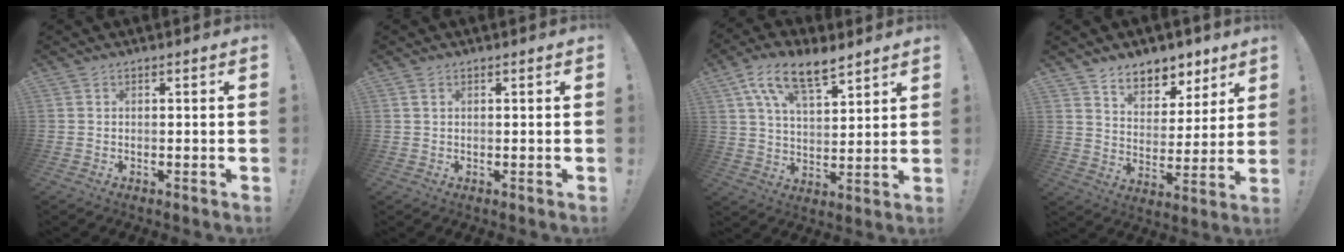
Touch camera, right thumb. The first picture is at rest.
{"total": 1.1, "force": [0.6, 0.5, 0.8], "torque": [-0.008, -0.002, 0.009]}
{"total": 13.9, "force": [8.8, 6.1, 8.9], "torque": [-0.153, -0.040, 0.161]}
{"total": 9.2, "force": [7.2, 5.2, 2.2], "torque": [-0.019, -0.066, 0.136]}